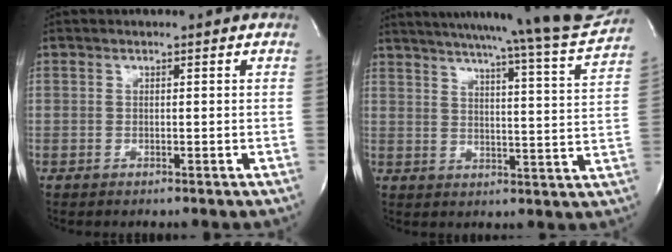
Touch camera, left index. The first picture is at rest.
{"total": 23.9, "force": [21.7, -1.1, 10.0], "torque": [-0.158, -0.069, 0.270]}